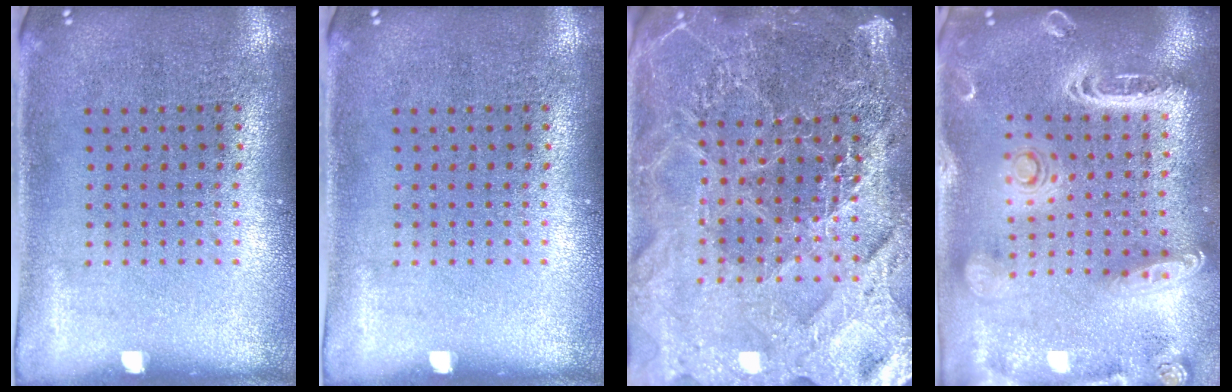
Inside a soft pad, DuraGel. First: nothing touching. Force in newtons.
{"total": 0.0}
{"total": 5.3, "press": 4.8, "slide": 2.3}
{"total": 2.8, "press": 2.4, "slide": 1.4}